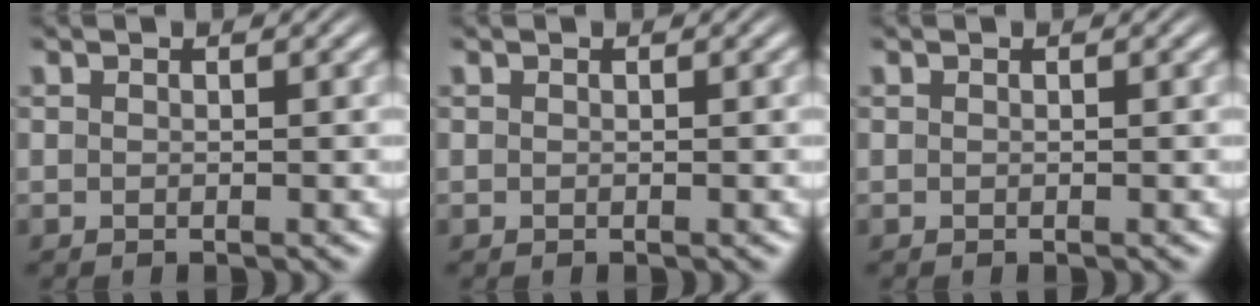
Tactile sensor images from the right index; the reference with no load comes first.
{"total": 0.0}
{"total": 0.0}